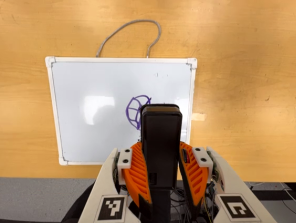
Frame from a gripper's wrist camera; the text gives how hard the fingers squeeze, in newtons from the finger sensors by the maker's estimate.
{"total": 11.1, "left": 8.7, "right": 13.5}